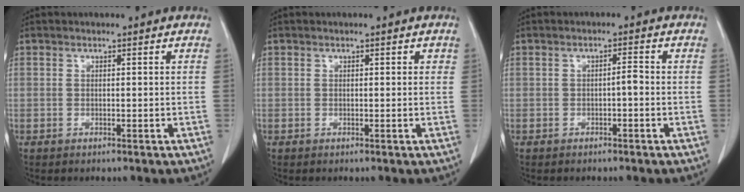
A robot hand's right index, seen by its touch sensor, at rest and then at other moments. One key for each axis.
{"total": 0.8, "fx": 0.4, "fy": 0.5, "fz": 0.5, "tx": -0.002, "ty": 0.005, "tz": 0.001}
{"total": 1.4, "fx": -0.4, "fy": 0.3, "fz": 1.3, "tx": -0.019, "ty": 0.004, "tz": -0.007}